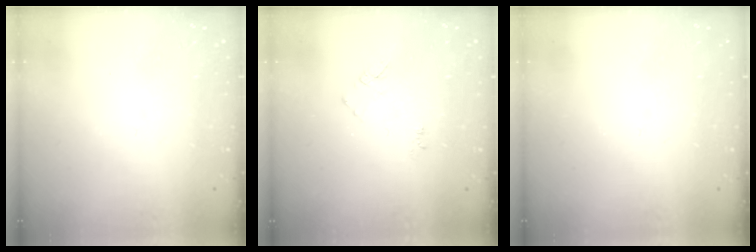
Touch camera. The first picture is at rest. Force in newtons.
{"total": 5.9, "press": 5.8, "slide": 0.5}
{"total": 0.0}